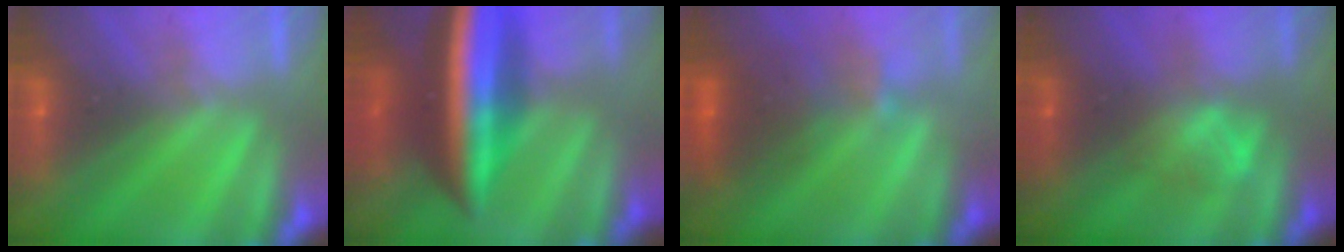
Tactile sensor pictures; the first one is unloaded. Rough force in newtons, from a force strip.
{"total": 7.7}
{"total": 3.8}
{"total": 2.1}